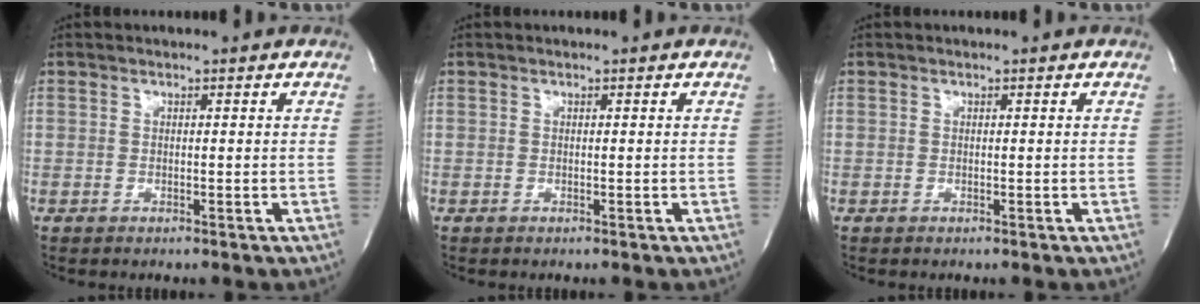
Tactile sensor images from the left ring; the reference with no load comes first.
{"total": 0.0}
{"total": 0.0}